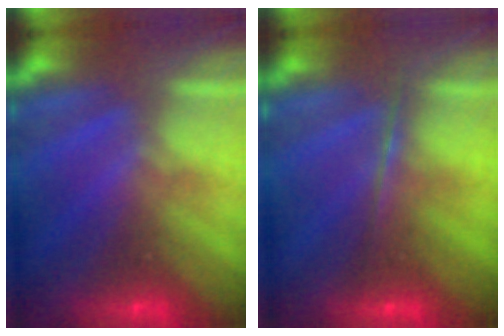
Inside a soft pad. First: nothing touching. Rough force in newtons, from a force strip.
{"total": 1.7}